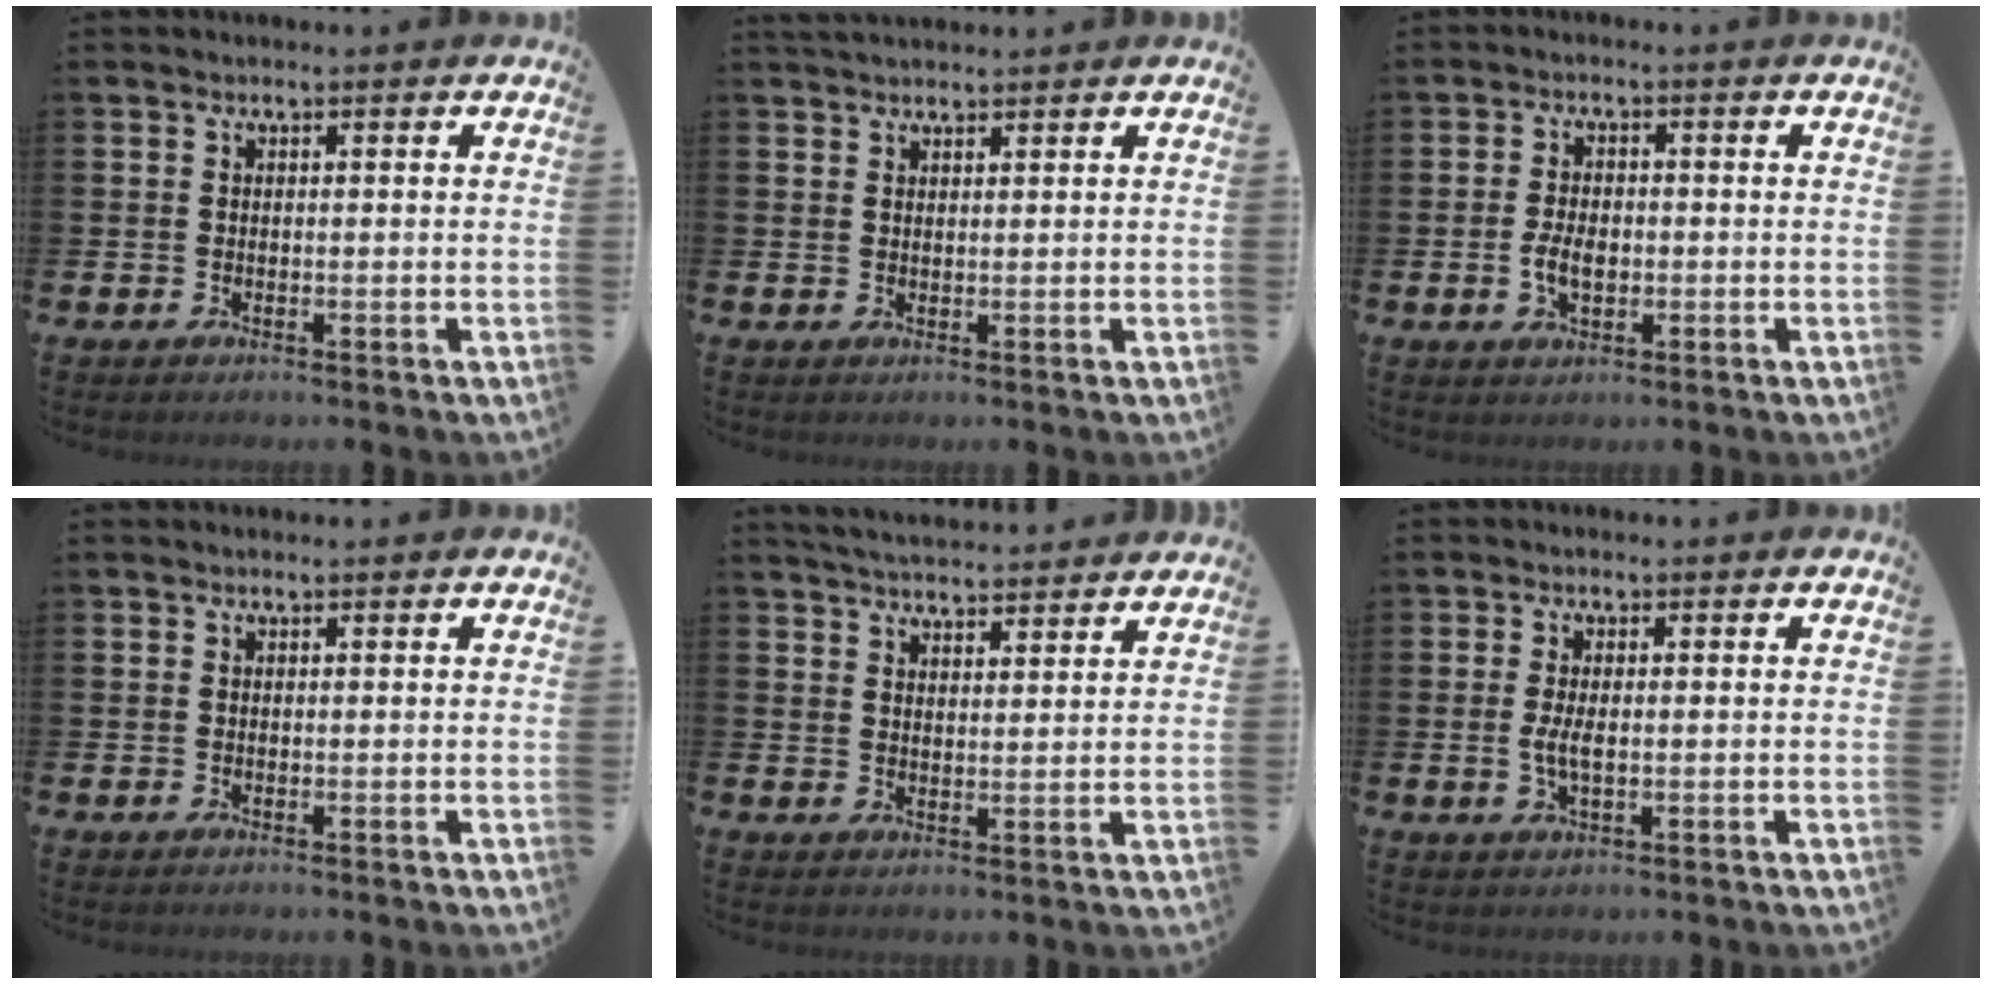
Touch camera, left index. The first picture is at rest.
{"total": 2.0, "force": [1.9, 0.4, 0.3], "torque": [0.001, -0.005, 0.032]}
{"total": 3.7, "force": [-0.5, 2.2, 2.9], "torque": [-0.043, 0.001, -0.012]}
{"total": 0.0}
{"total": 4.5, "force": [4.5, 0.2, 0.2], "torque": [-0.022, -0.024, 0.082]}
{"total": 2.7, "force": [0.1, 1.1, 2.5], "torque": [-0.044, 0.001, -0.001]}